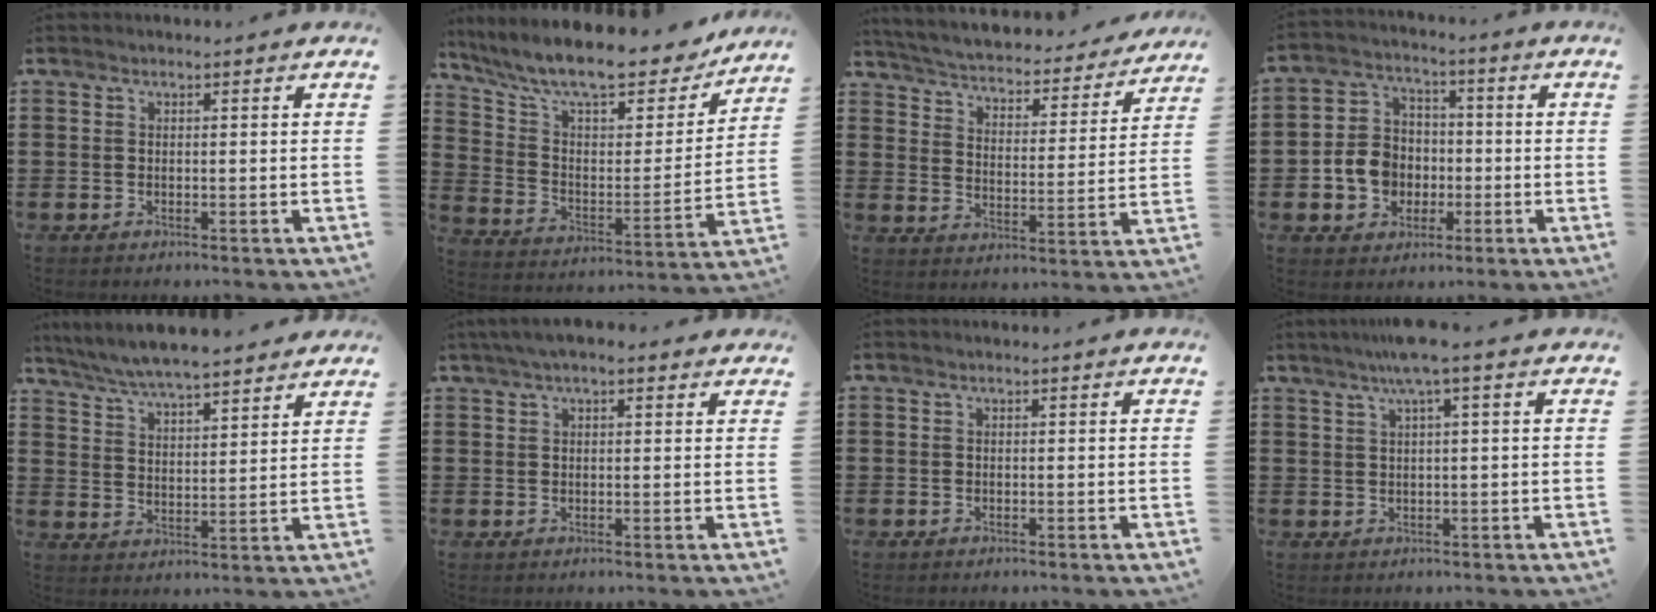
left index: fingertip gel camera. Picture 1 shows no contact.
{"total": 12.0, "force": [10.6, 1.9, 5.5], "torque": [-0.134, -0.071, 0.179]}
{"total": 3.1, "force": [3.1, 0.1, 0.3], "torque": [-0.028, -0.032, 0.042]}
{"total": 7.6, "force": [-1.6, 6.7, 3.1], "torque": [-0.092, 0.021, -0.030]}
{"total": 6.1, "force": [5.9, 0.3, 1.6], "torque": [-0.056, -0.024, 0.105]}
{"total": 3.2, "force": [2.0, 1.1, 2.3], "torque": [-0.048, 0.009, 0.036]}
{"total": 0.0}
{"total": 4.2, "force": [2.1, -0.4, 3.6], "torque": [-0.072, 0.002, 0.034]}